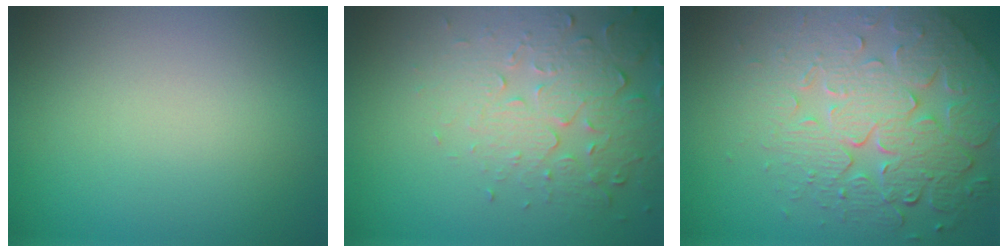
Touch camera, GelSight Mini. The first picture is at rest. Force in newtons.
{"total": 5.1, "press": 3.7, "slide": 3.5}
{"total": 8.1, "press": 5.7, "slide": 5.7}